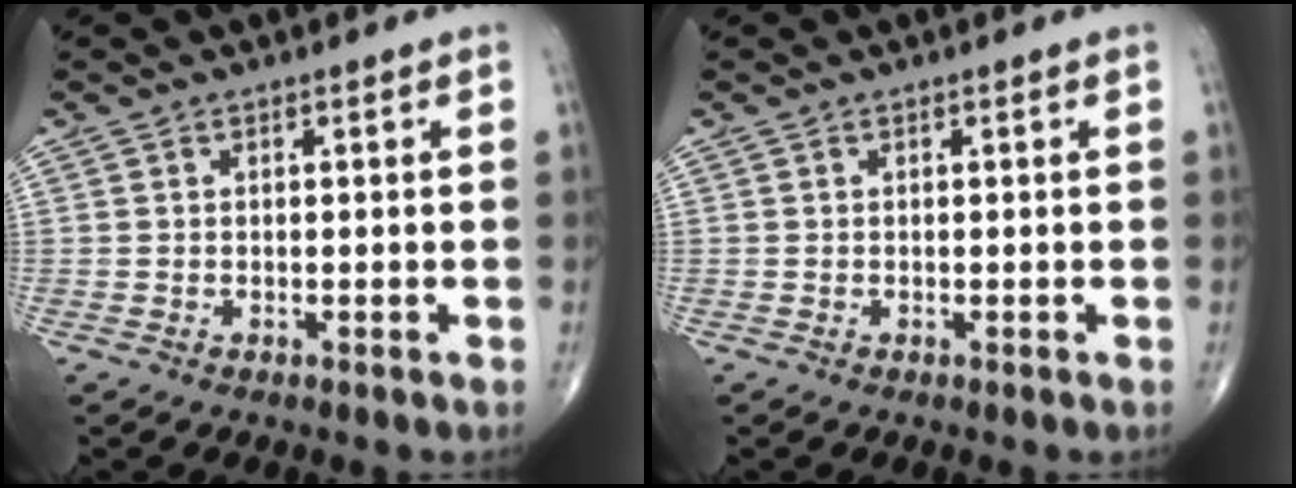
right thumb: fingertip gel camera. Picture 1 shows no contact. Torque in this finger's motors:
{"motor_torque": [-0.07, 0.09, 0.00, 0.00, 0.00]}